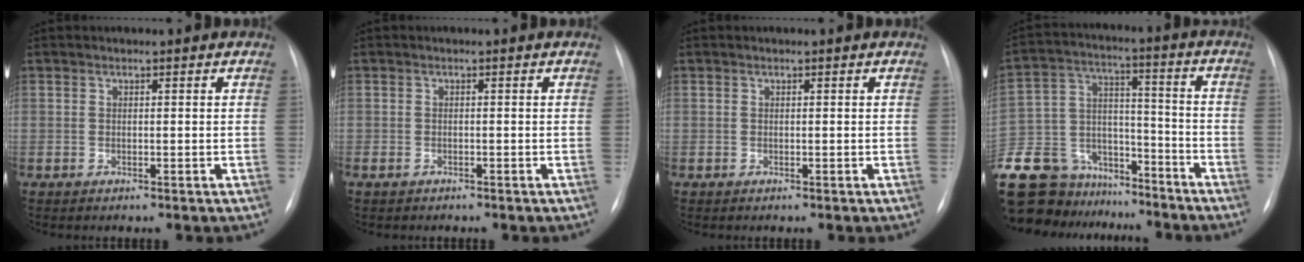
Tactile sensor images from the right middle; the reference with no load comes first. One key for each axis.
{"total": 0.9, "fx": -0.7, "fy": 0.5, "fz": 0.3, "tx": -0.013, "ty": -0.002, "tz": -0.009}
{"total": 0.0}
{"total": 23.2, "fx": -19.5, "fy": 11.0, "fz": 6.2, "tx": -0.178, "ty": 0.036, "tz": -0.310}